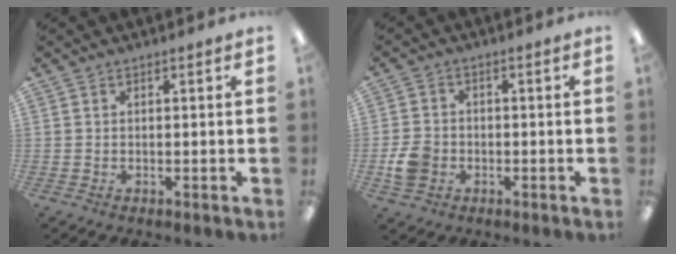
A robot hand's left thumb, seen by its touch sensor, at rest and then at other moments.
{"total": 5.7, "force": [-1.9, 4.7, 2.6], "torque": [-0.047, 0.008, -0.035]}